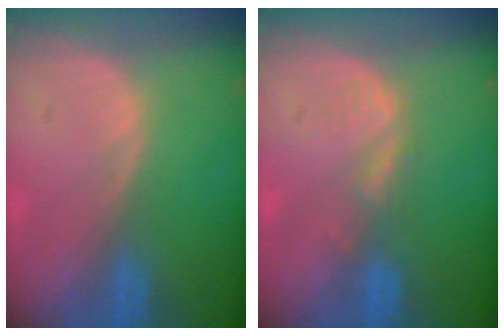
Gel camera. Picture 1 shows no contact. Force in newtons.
{"total": 2.0, "press": 2.0, "slide": 0.3}